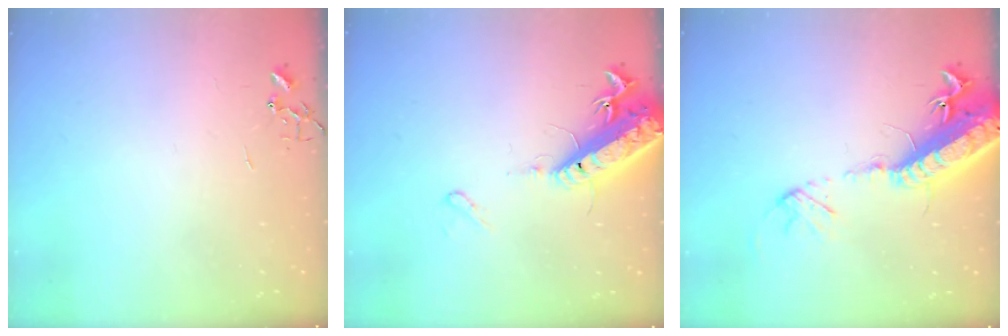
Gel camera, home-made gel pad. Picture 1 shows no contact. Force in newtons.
{"total": 16.9, "press": 16.5, "slide": 3.9}
{"total": 20.9, "press": 20.3, "slide": 4.9}